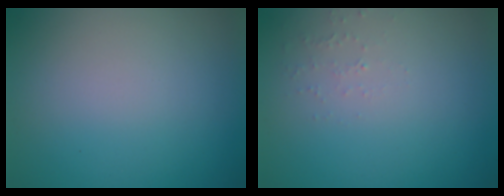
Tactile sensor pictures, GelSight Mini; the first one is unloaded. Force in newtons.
{"total": 0.8, "press": 0.8, "slide": 0.3}